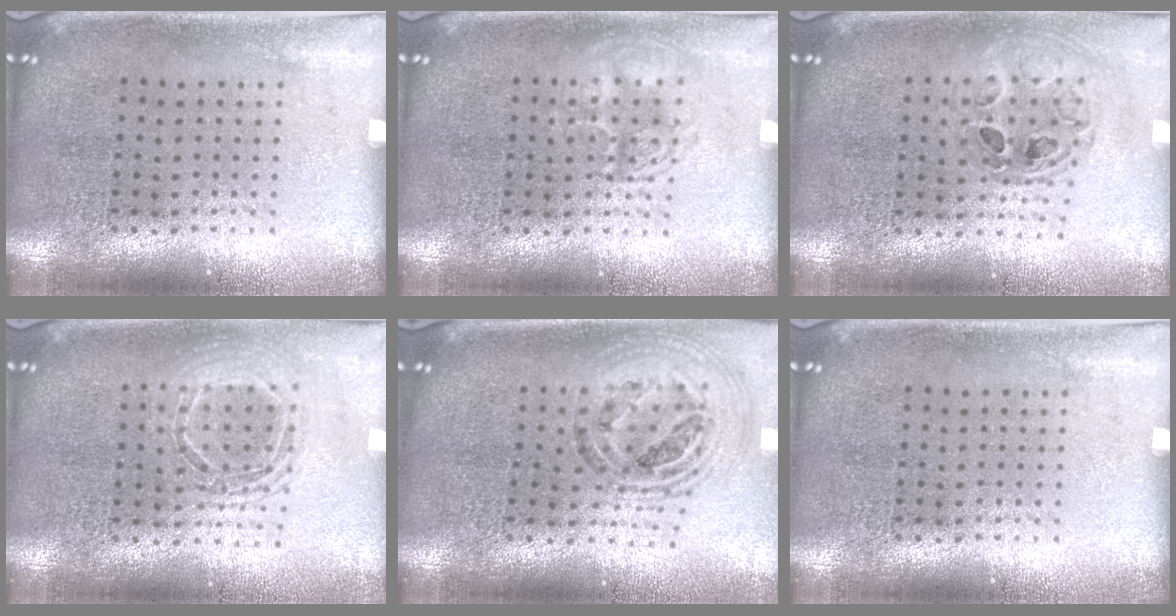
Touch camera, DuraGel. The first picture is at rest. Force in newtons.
{"total": 1.9, "press": 1.9, "slide": 0.3}
{"total": 0.7, "press": 0.7, "slide": 0.1}
{"total": 1.7, "press": 1.5, "slide": 0.9}
{"total": 1.3, "press": 1.2, "slide": 0.6}
{"total": 0.0}